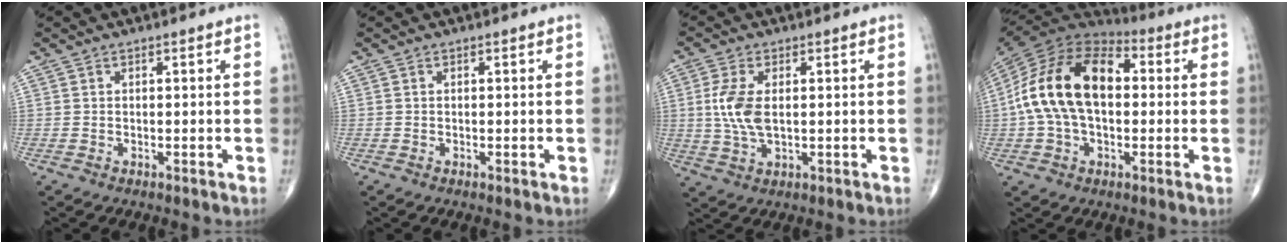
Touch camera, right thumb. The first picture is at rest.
{"total": 0.0}
{"total": 7.1, "force": [0.7, 3.5, 6.1], "torque": [-0.142, -0.004, 0.016]}
{"total": 19.9, "force": [1.3, 12.0, 15.8], "torque": [-0.298, 0.035, 0.016]}